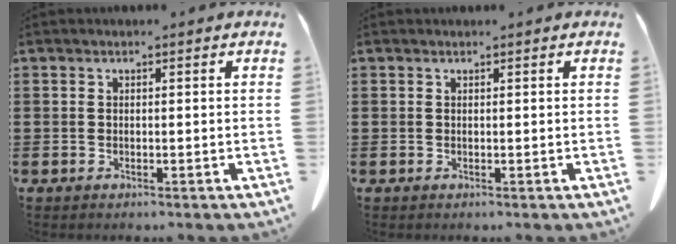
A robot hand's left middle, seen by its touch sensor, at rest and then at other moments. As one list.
[{"total": 0.0}]